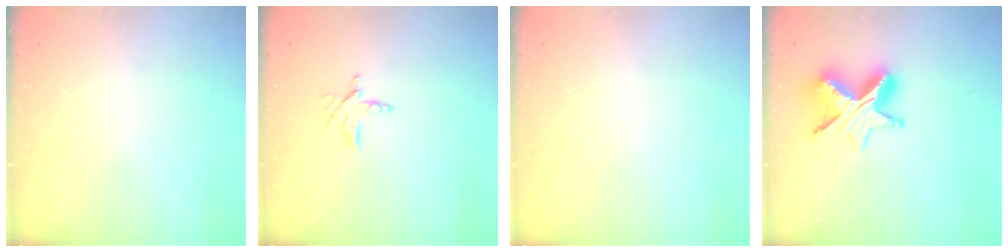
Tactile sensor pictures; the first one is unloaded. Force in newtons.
{"total": 5.7, "press": 5.7, "slide": 0.5}
{"total": 0.0}
{"total": 11.3, "press": 11.3, "slide": 0.8}